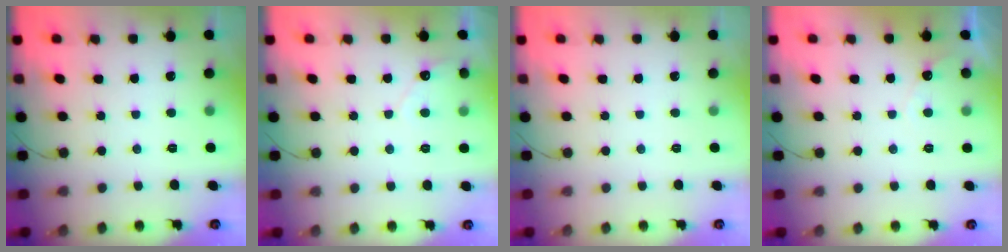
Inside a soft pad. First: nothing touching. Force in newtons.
{"total": 4.0, "press": 4.0, "slide": 0.3}
{"total": 0.0}
{"total": 2.6, "press": 2.6, "slide": 0.1}